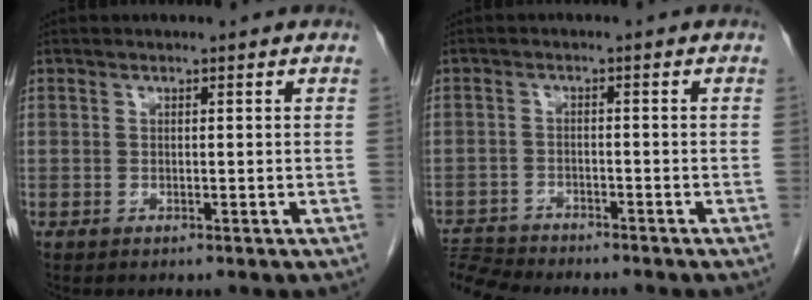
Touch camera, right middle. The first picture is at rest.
{"total": 6.4, "force": [-6.3, 0.2, 0.6], "torque": [-0.009, -0.006, -0.108]}